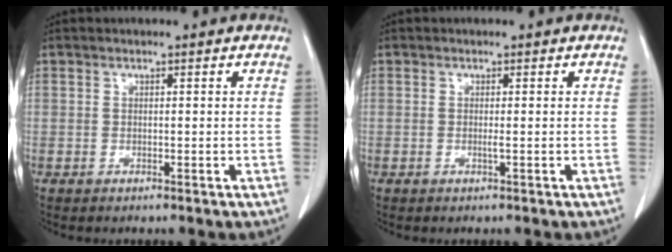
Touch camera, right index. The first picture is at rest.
{"total": 0.6, "force": [-0.1, -0.2, 0.6], "torque": [-0.011, -0.001, -0.002]}